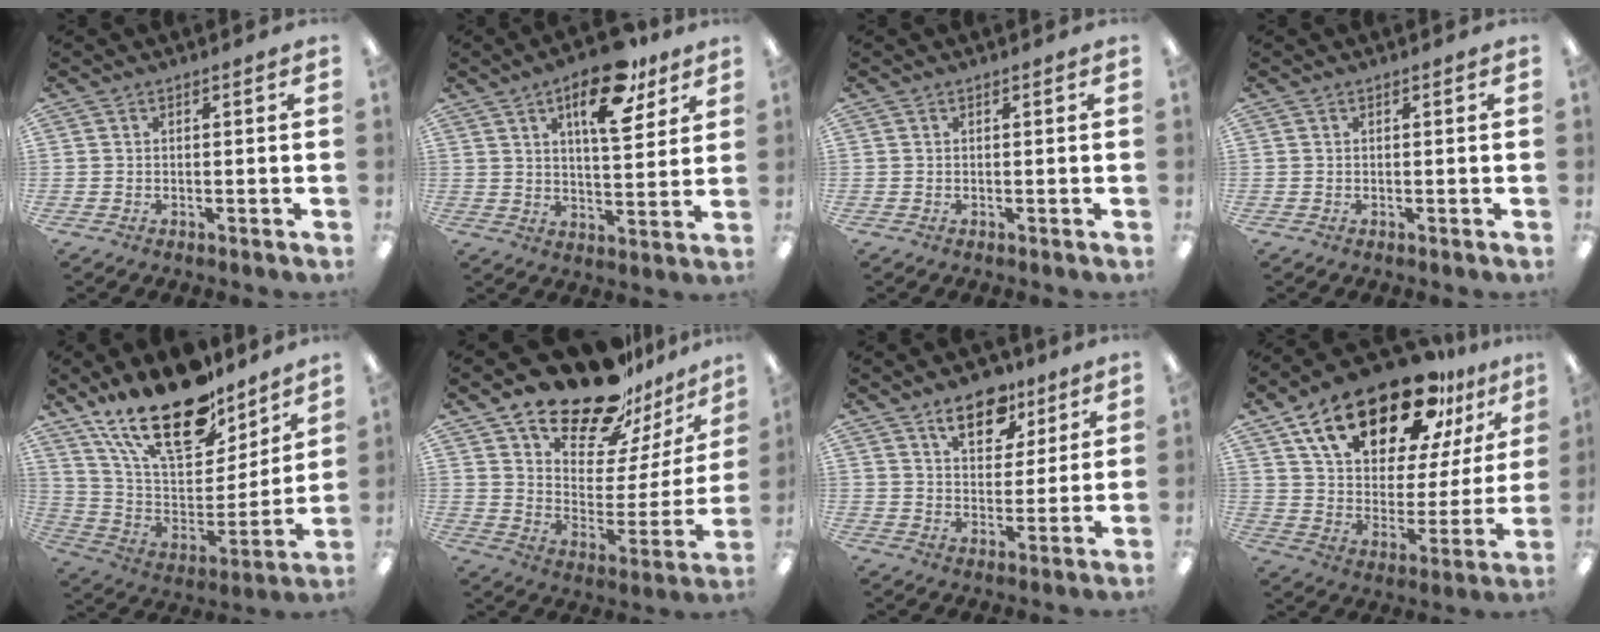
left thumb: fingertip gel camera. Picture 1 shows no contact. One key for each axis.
{"total": 15.3, "fx": 8.7, "fy": 6.4, "fz": 10.9, "tx": -0.154, "ty": -0.034, "tz": 0.142}
{"total": 0.0}
{"total": 0.0}
{"total": 24.1, "fx": 17.5, "fy": 10.0, "fz": 13.1, "tx": -0.233, "ty": -0.107, "tz": 0.311}
{"total": 22.0, "fx": 18.1, "fy": 8.8, "fz": 8.9, "tx": -0.149, "ty": -0.126, "tz": 0.315}
{"total": 11.8, "fx": 7.8, "fy": 6.5, "fz": 5.9, "tx": -0.074, "ty": -0.035, "tz": 0.137}
{"total": 23.7, "fx": 16.1, "fy": 10.4, "fz": 13.8, "tx": -0.230, "ty": -0.093, "tz": 0.281}